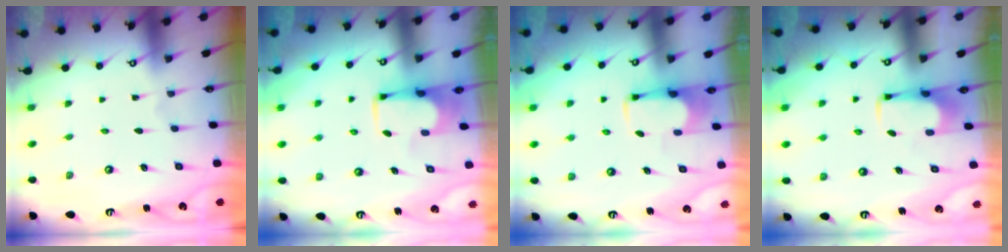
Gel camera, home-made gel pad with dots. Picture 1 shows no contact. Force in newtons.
{"total": 1.5, "press": 1.5, "slide": 0.1}
{"total": 1.7, "press": 1.6, "slide": 0.7}
{"total": 1.7, "press": 1.6, "slide": 0.4}